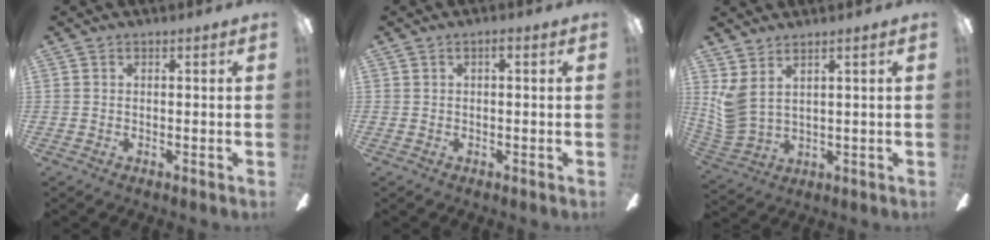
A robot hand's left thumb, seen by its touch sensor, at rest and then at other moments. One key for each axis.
{"total": 0.8, "fx": -0.1, "fy": 0.5, "fz": 0.6, "tx": -0.013, "ty": 0.004, "tz": -0.003}
{"total": 5.7, "fx": 2.9, "fy": 2.5, "fz": 4.2, "tx": -0.098, "ty": -0.015, "tz": 0.056}